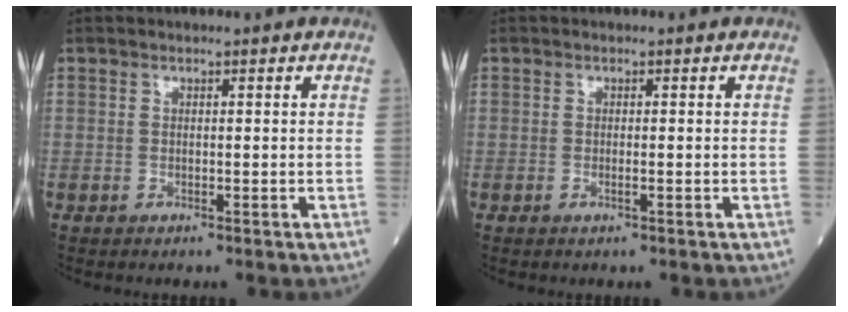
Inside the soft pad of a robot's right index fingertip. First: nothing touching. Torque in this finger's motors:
{"motor_torque": [-0.10, -0.05, -0.04, -0.01]}